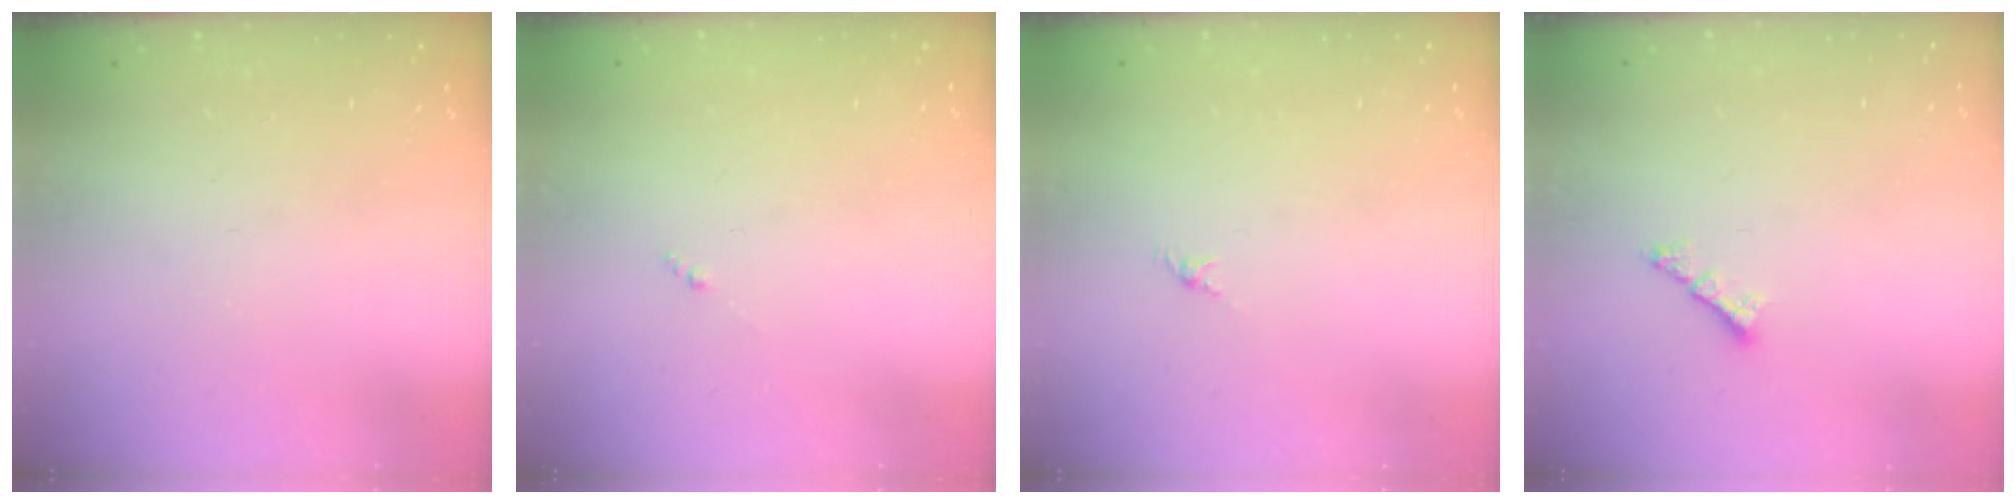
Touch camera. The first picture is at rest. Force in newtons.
{"total": 0.0}
{"total": 0.0}
{"total": 0.8, "press": 0.7, "slide": 0.4}